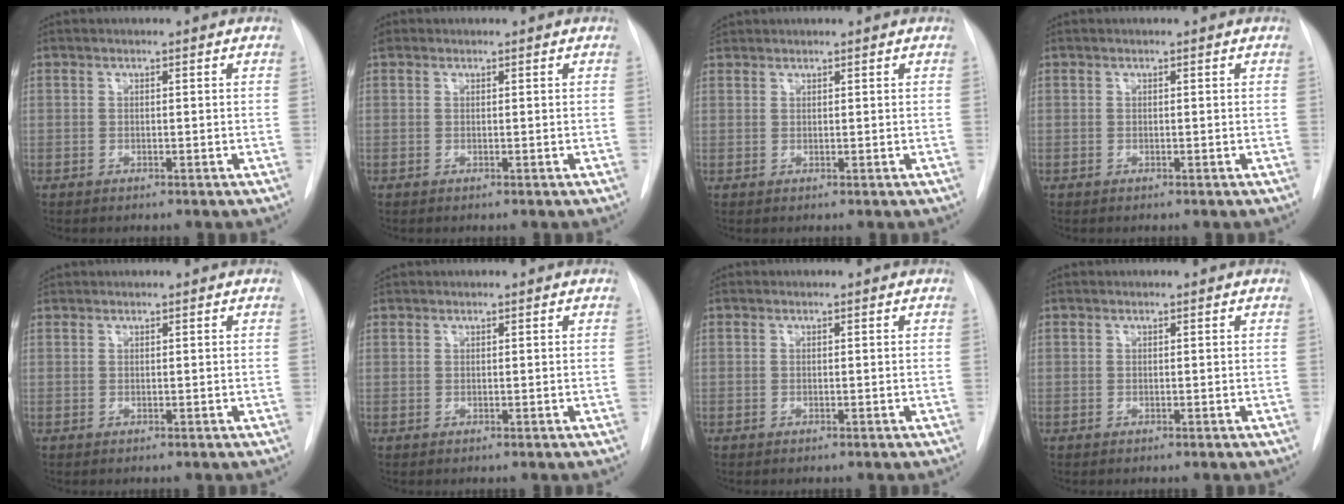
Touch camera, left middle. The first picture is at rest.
{"total": 1.2, "force": [0.7, 0.9, 0.2], "torque": [-0.005, 0.018, 0.011]}
{"total": 1.8, "force": [1.6, 0.9, -0.1], "torque": [0.004, 0.013, 0.028]}
{"total": 0.0}
{"total": 1.0, "force": [0.9, 0.5, -0.1], "torque": [-0.001, 0.013, 0.016]}
{"total": 0.8, "force": [0.7, 0.5, -0.1], "torque": [0.003, 0.009, 0.011]}
{"total": 0.0}
{"total": 0.0}